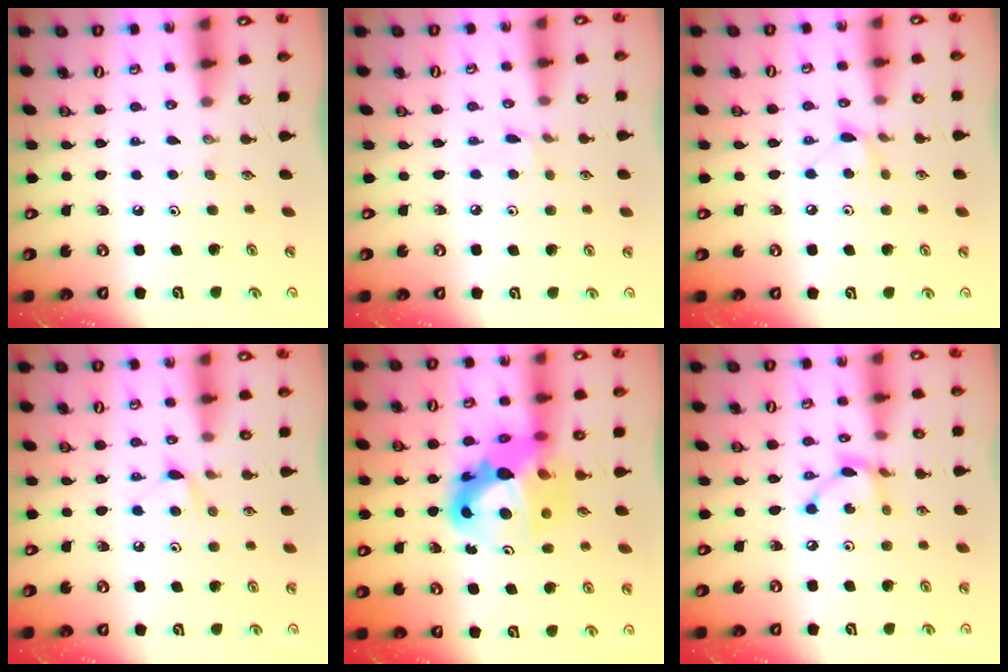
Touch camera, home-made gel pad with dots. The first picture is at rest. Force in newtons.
{"total": 2.3, "press": 2.3, "slide": 0.3}
{"total": 6.4, "press": 6.4, "slide": 0.4}
{"total": 5.8, "press": 5.8, "slide": 0.7}
{"total": 13.7, "press": 13.6, "slide": 1.3}
{"total": 6.7, "press": 6.7, "slide": 0.2}